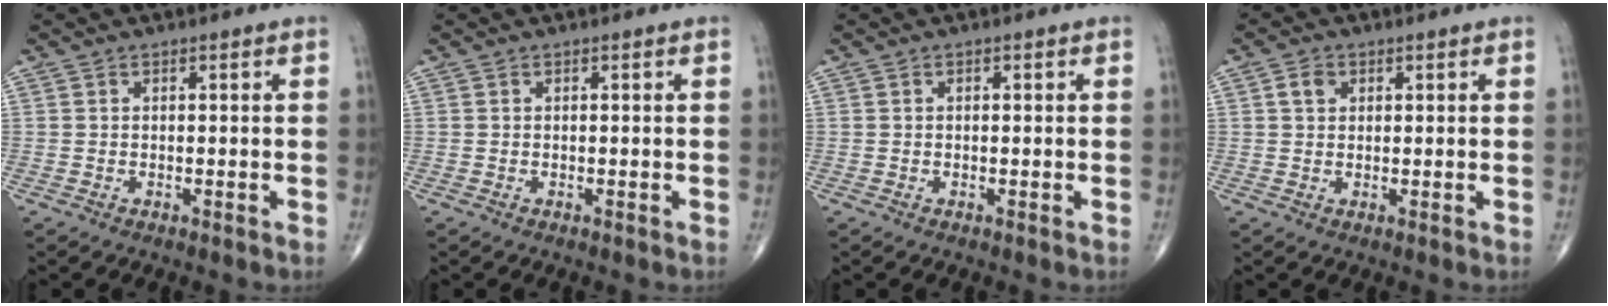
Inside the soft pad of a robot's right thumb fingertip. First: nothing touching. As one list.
[{"total": 0.0}, {"total": 0.0}, {"total": 2.5, "force": [0.9, 1.9, 1.3], "torque": [-0.018, 0.002, 0.014]}]